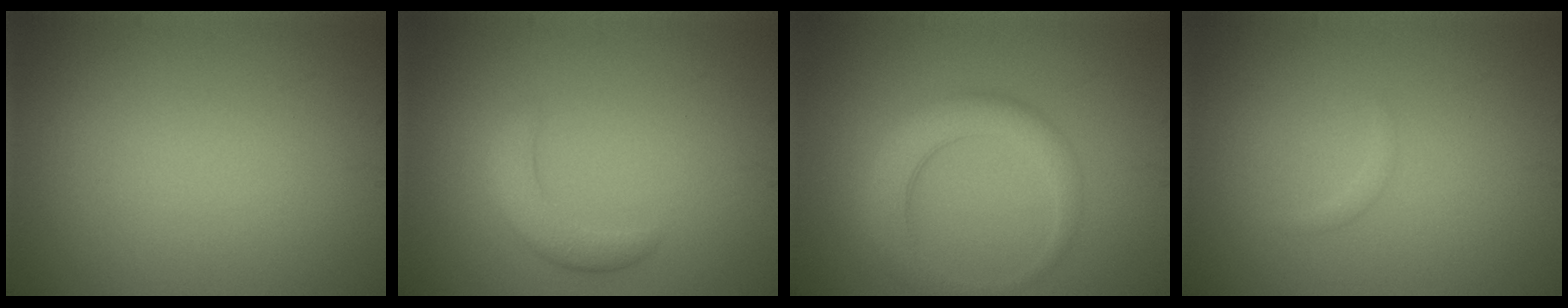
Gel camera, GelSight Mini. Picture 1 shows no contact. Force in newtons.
{"total": 2.5, "press": 2.5, "slide": 0.0}
{"total": 3.9, "press": 3.9, "slide": 0.1}
{"total": 0.6, "press": 0.6, "slide": 0.0}